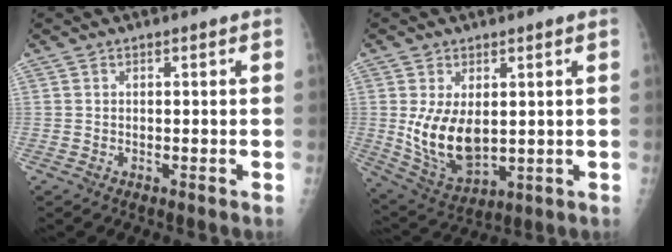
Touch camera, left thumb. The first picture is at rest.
{"total": 11.0, "force": [0.9, 6.0, 9.1], "torque": [-0.154, -0.019, 0.039]}